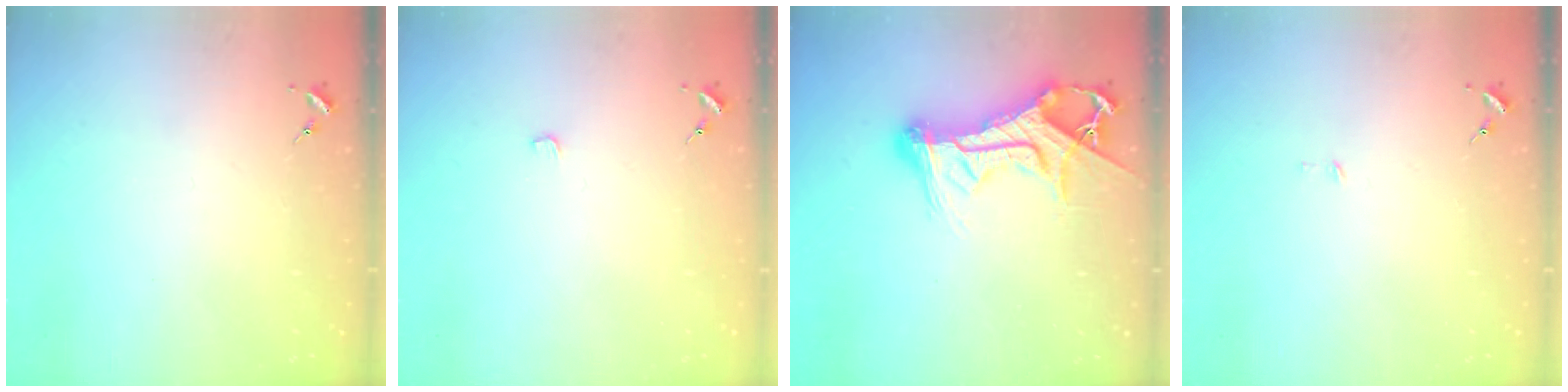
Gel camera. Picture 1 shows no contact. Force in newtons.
{"total": 0.8, "press": 0.8, "slide": 0.1}
{"total": 17.1, "press": 17.0, "slide": 1.6}
{"total": 3.2, "press": 3.2, "slide": 0.2}